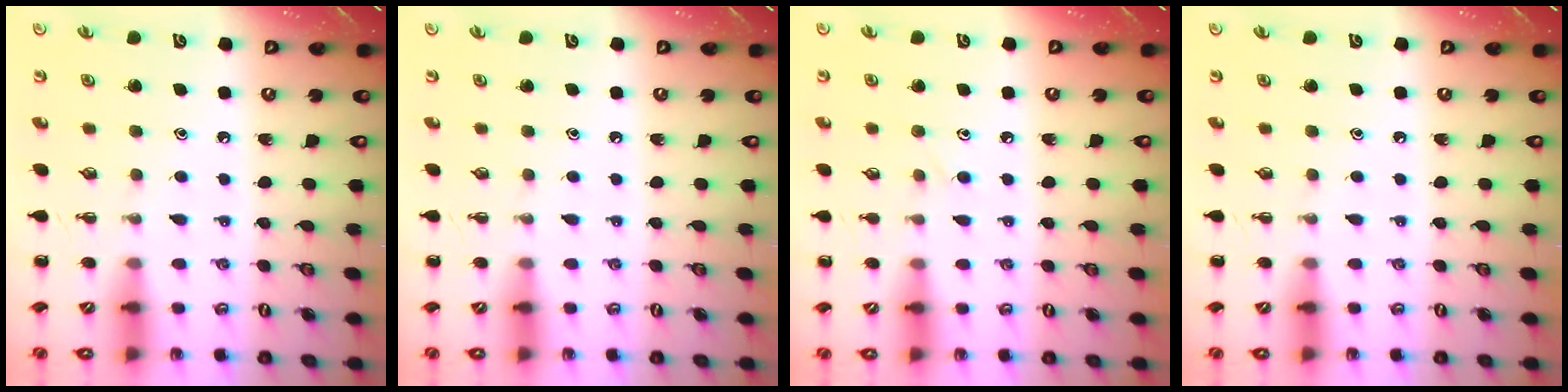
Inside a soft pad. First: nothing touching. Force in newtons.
{"total": 0.0}
{"total": 6.0, "press": 5.6, "slide": 2.1}
{"total": 0.0}